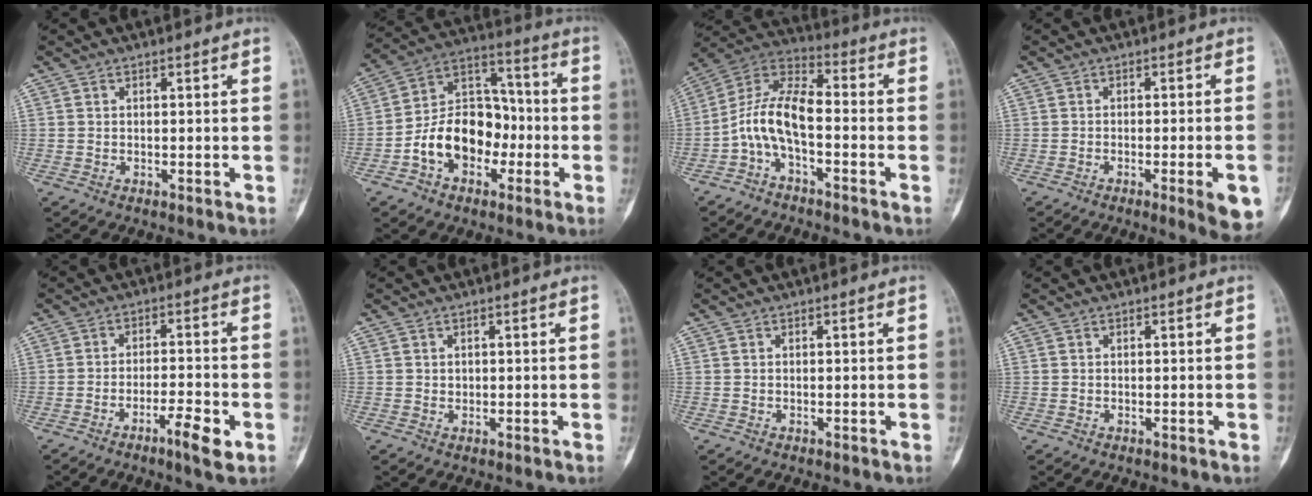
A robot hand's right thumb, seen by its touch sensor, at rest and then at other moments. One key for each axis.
{"total": 14.8, "fx": -4.3, "fy": 10.5, "fz": 9.5, "tx": -0.128, "ty": 0.055, "tz": -0.080}
{"total": 10.3, "fx": -3.1, "fy": 4.7, "fz": 8.6, "tx": -0.167, "ty": 0.064, "tz": -0.074}
{"total": 7.4, "fx": -3.2, "fy": 1.1, "fz": 6.6, "tx": -0.078, "ty": 0.000, "tz": -0.040}
{"total": 6.2, "fx": -3.2, "fy": 1.1, "fz": 5.2, "tx": -0.091, "ty": 0.016, "tz": -0.052}
{"total": 0.6, "fx": 0.2, "fy": 0.6, "fz": 0.2, "tx": 0.003, "ty": 0.001, "tz": 0.002}
{"total": 0.0}
{"total": 0.0}